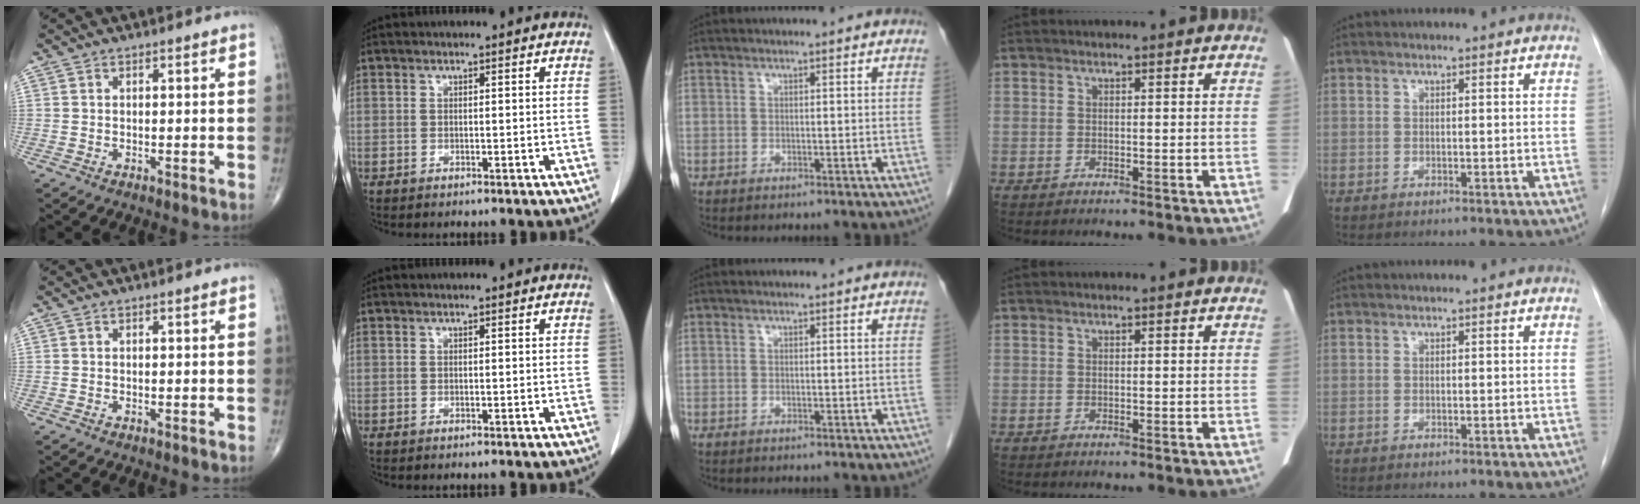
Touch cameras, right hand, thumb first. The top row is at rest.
{}